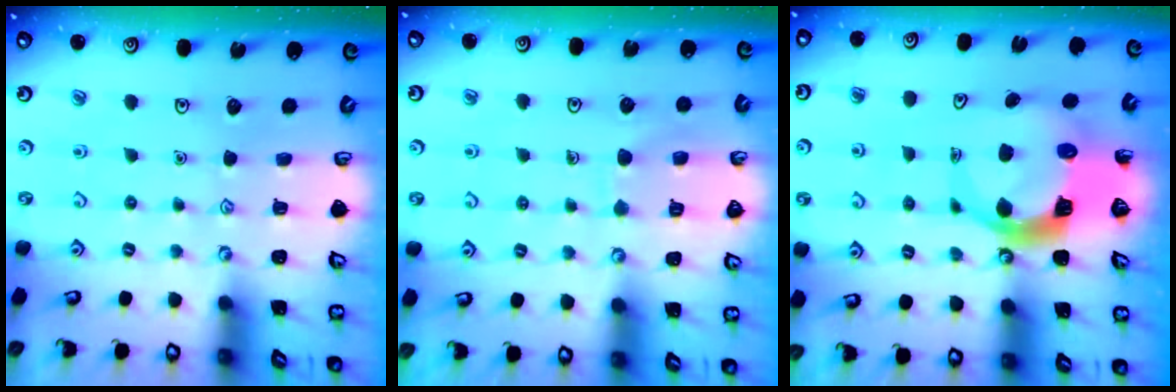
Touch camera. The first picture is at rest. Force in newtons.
{"total": 7.8, "press": 7.7, "slide": 0.6}
{"total": 8.5, "press": 8.5, "slide": 0.8}